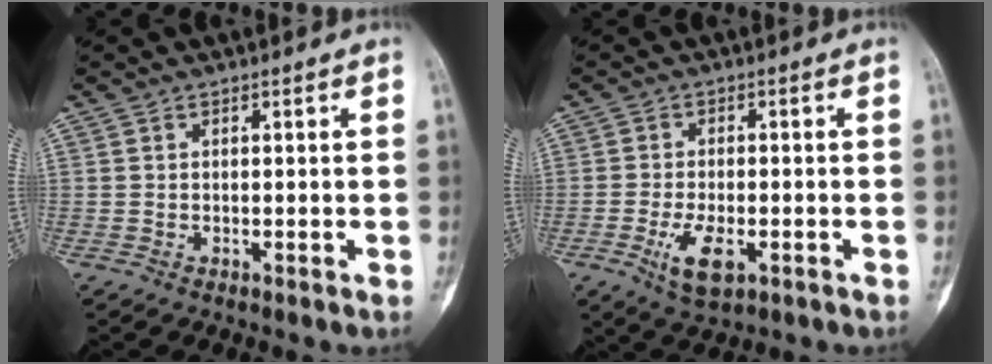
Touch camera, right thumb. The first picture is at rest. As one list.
[{"total": 6.6, "force": [-2.5, 3.0, 5.3], "torque": [-0.092, -0.002, -0.041]}]